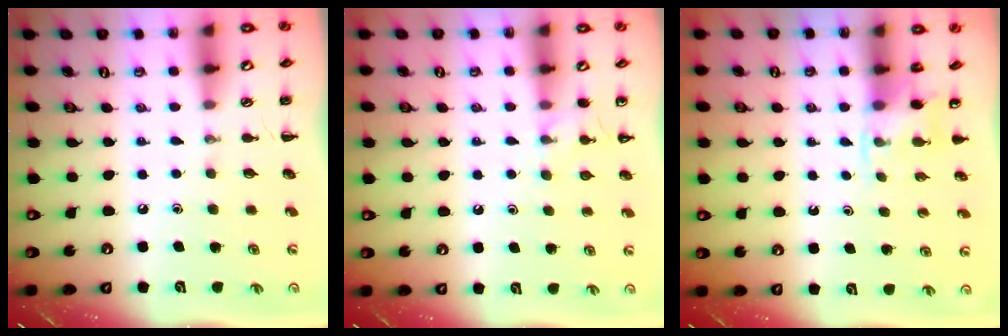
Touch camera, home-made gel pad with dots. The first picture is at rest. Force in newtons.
{"total": 7.2, "press": 7.0, "slide": 1.6}
{"total": 4.8, "press": 4.6, "slide": 1.4}